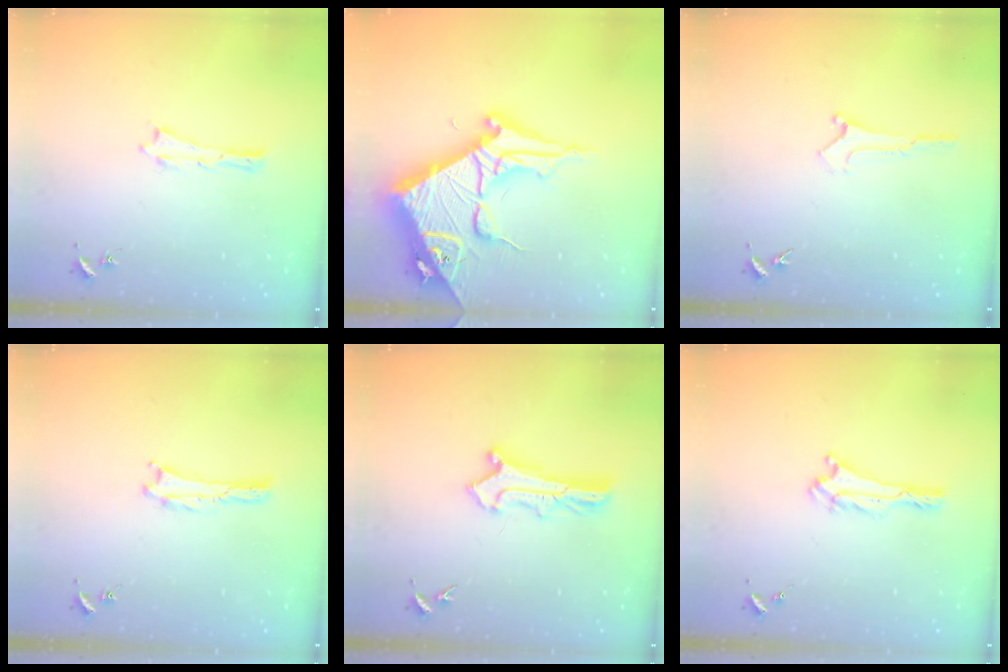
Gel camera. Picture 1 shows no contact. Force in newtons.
{"total": 14.6, "press": 14.5, "slide": 1.6}
{"total": 0.0}
{"total": 0.0}
{"total": 2.9, "press": 2.9, "slide": 0.3}
{"total": 0.6, "press": 0.6, "slide": 0.1}